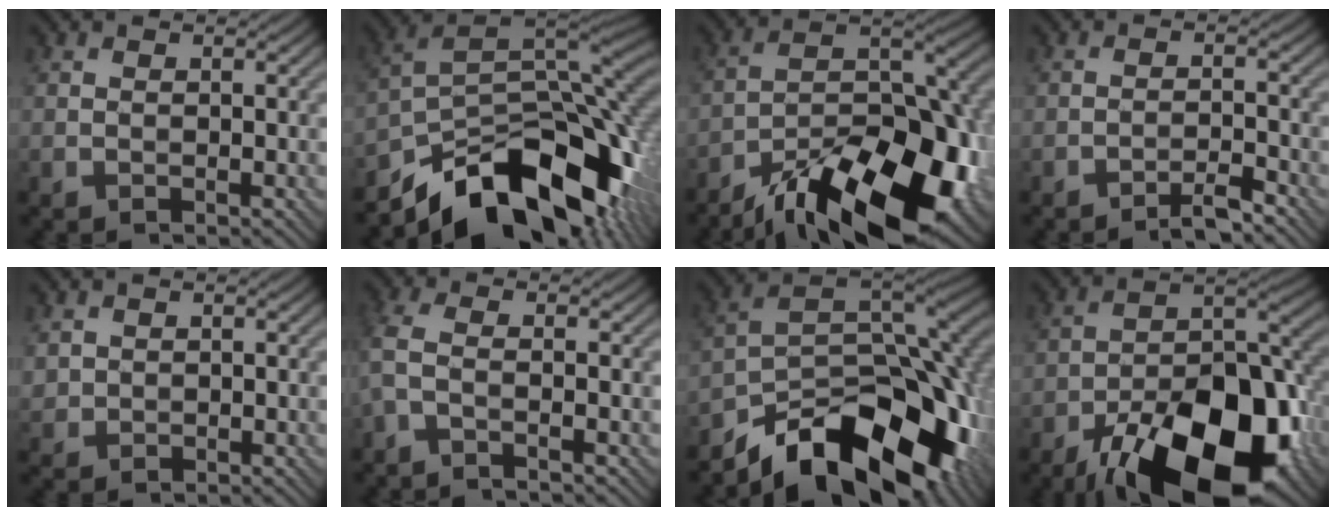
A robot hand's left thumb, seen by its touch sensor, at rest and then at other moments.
{"total": 17.2, "force": [-10.2, 8.2, 11.2], "torque": [-0.184, -0.024, -0.173]}
{"total": 17.5, "force": [-11.0, 7.0, 11.7], "torque": [-0.192, -0.009, -0.192]}
{"total": 3.0, "force": [-2.5, 0.3, 1.6], "torque": [-0.024, 0.011, -0.048]}
{"total": 1.5, "force": [0.8, 1.2, 0.4], "torque": [-0.015, -0.003, 0.020]}
{"total": 3.0, "force": [-1.4, 0.6, 2.6], "torque": [-0.068, 0.000, -0.045]}
{"total": 16.6, "force": [-10.8, 8.1, 9.6], "torque": [-0.154, -0.023, -0.169]}
{"total": 19.1, "force": [-10.9, 8.9, 12.9], "torque": [-0.178, -0.012, -0.182]}